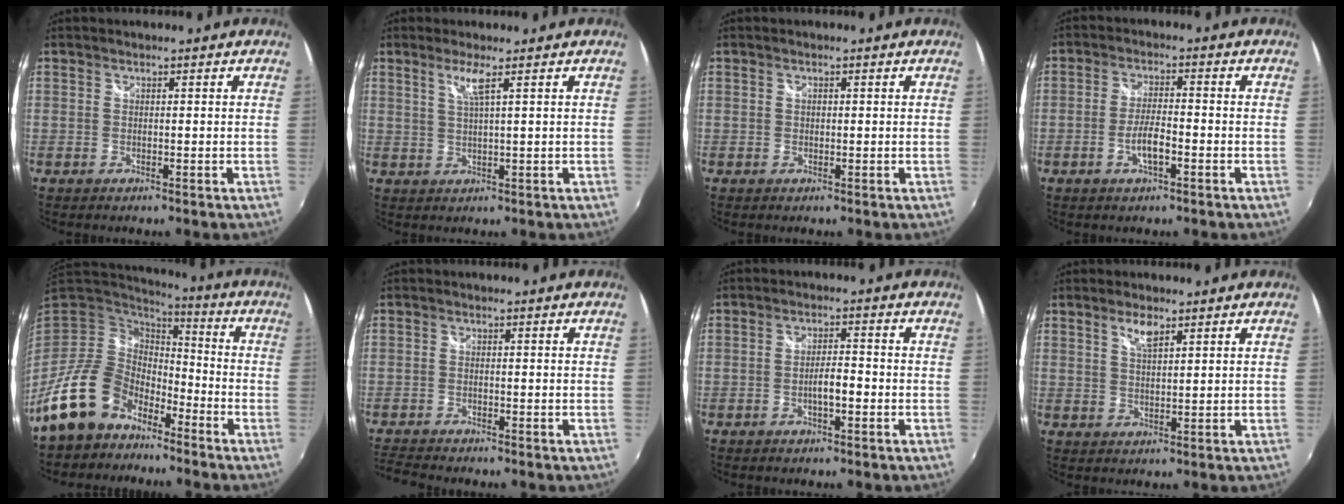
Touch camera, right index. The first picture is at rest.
{"total": 3.1, "force": [1.6, -0.5, 2.6], "torque": [-0.051, -0.005, 0.033]}
{"total": 0.6, "force": [0.2, 0.4, 0.4], "torque": [-0.008, 0.001, 0.002]}
{"total": 4.9, "force": [-2.1, 1.2, 4.3], "torque": [-0.087, 0.000, -0.038]}
{"total": 15.1, "force": [-10.5, 9.0, 6.0], "torque": [-0.141, 0.009, -0.183]}
{"total": 4.2, "force": [-3.8, 0.4, 1.6], "torque": [-0.044, -0.017, -0.075]}
{"total": 3.5, "force": [-1.4, 0.7, 3.1], "torque": [-0.058, 0.003, -0.025]}
{"total": 3.3, "force": [2.1, 1.1, 2.4], "torque": [-0.041, 0.002, 0.038]}